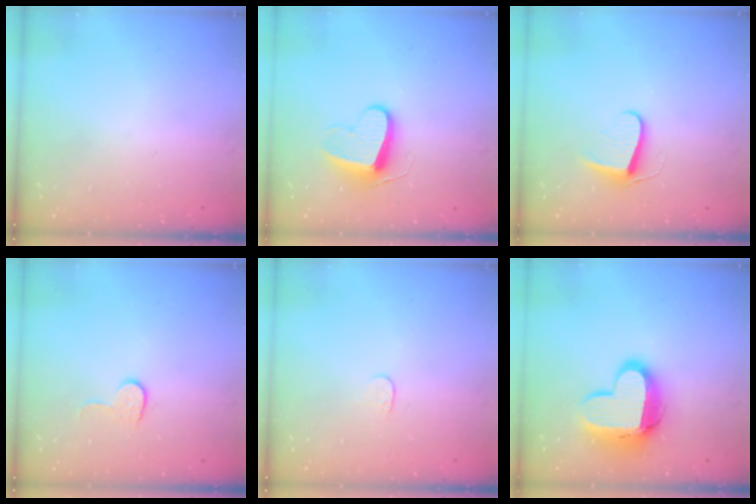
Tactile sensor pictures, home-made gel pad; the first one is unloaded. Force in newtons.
{"total": 10.6, "press": 10.6, "slide": 0.9}
{"total": 7.3, "press": 7.2, "slide": 0.6}
{"total": 5.6, "press": 5.6, "slide": 0.5}
{"total": 3.7, "press": 3.6, "slide": 0.3}
{"total": 14.3, "press": 14.3, "slide": 1.2}